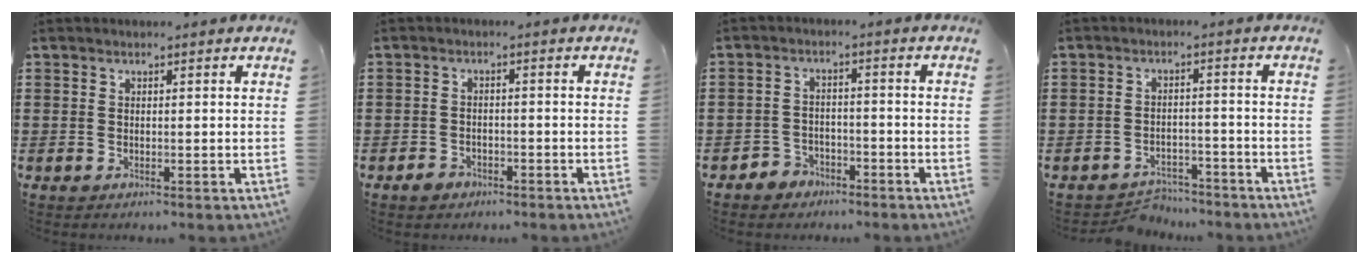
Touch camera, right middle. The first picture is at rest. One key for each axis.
{"total": 1.9, "fx": -1.5, "fy": 1.0, "fz": 0.5, "tx": -0.015, "ty": 0.001, "tz": -0.031}
{"total": 2.8, "fx": -2.5, "fy": 1.2, "fz": 0.1, "tx": -0.011, "ty": 0.001, "tz": -0.054}
{"total": 3.6, "fx": -3.4, "fy": 0.9, "fz": -0.1, "tx": -0.007, "ty": 0.001, "tz": -0.073}